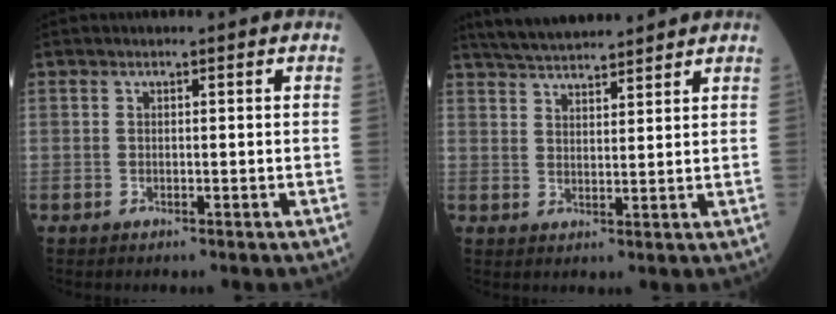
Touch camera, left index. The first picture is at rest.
{"total": 9.3, "force": [8.6, 1.0, 3.4], "torque": [-0.062, 0.024, 0.139]}